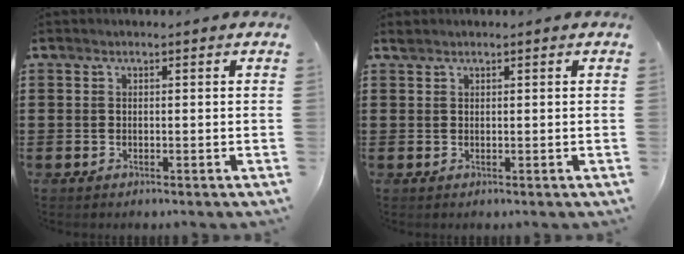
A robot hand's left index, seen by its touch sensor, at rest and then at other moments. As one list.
[{"total": 0.8, "force": [0.8, 0.2, 0.2], "torque": [-0.005, -0.001, 0.016]}]